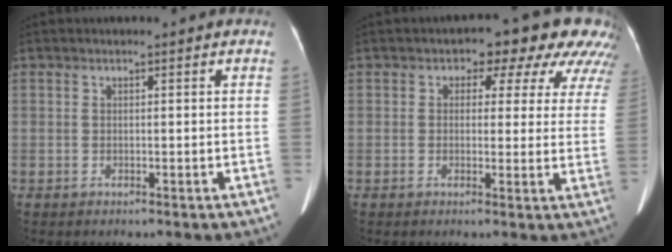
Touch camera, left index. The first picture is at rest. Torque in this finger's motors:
{"motor_torque": [1.27, -0.87, 0.22, 0.07]}